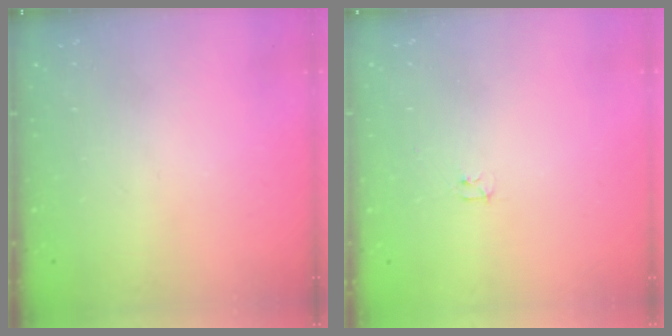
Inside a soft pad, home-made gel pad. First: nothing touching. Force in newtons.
{"total": 2.4, "press": 2.3, "slide": 0.4}